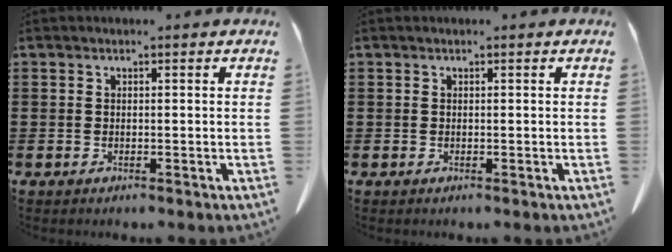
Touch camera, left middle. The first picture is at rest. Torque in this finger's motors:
{"motor_torque": [0.00, 0.00, 0.01, 0.01]}